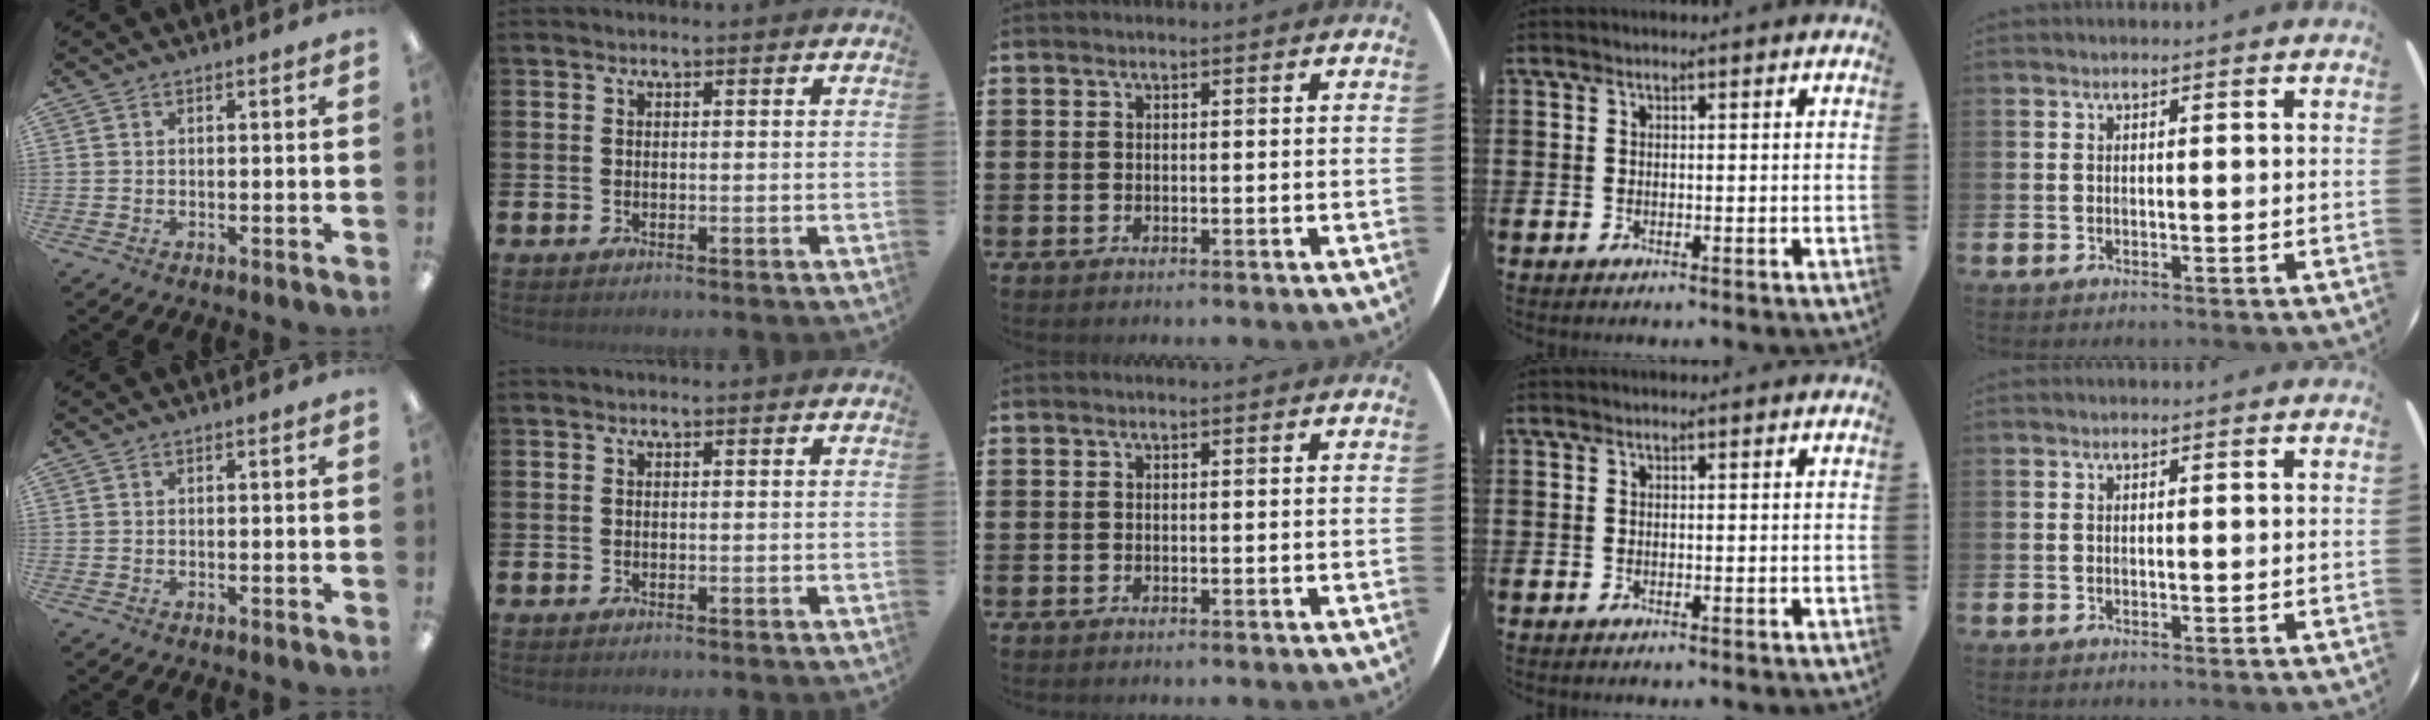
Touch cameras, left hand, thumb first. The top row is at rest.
{}